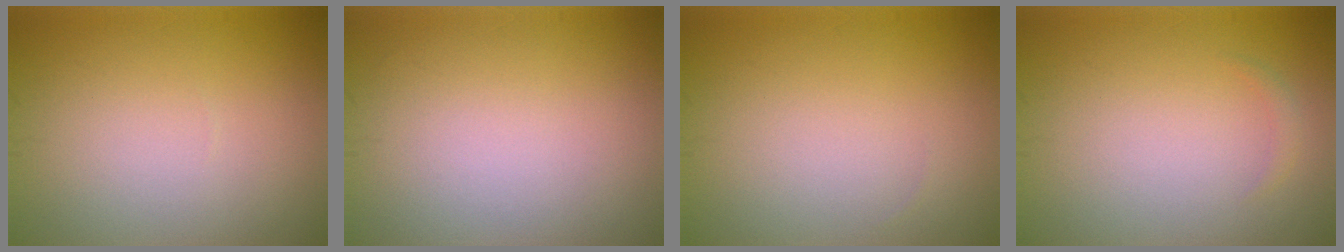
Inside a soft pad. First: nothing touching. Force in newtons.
{"total": 0.0}
{"total": 0.0}
{"total": 0.7, "press": 0.7, "slide": 0.1}